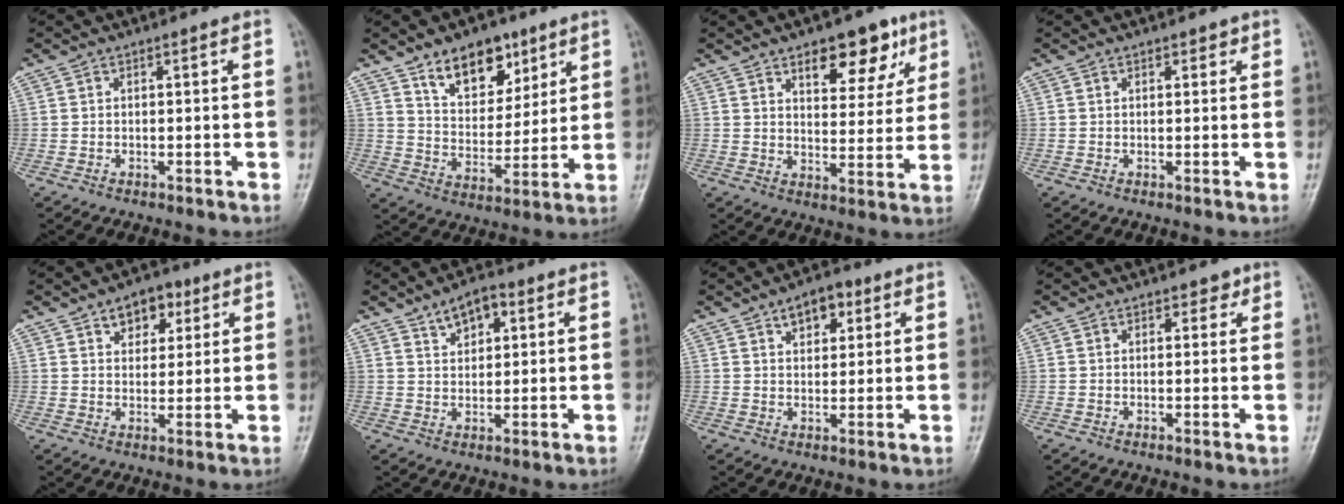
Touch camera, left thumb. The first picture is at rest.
{"total": 12.5, "force": [7.8, 7.3, 6.4], "torque": [-0.062, -0.049, 0.136]}
{"total": 11.6, "force": [6.6, 5.8, 7.6], "torque": [-0.061, -0.031, 0.093]}
{"total": 1.1, "force": [0.7, 0.7, 0.4], "torque": [0.005, -0.003, 0.006]}
{"total": 6.8, "force": [3.5, 4.5, 3.8], "torque": [-0.020, -0.011, 0.048]}
{"total": 5.9, "force": [3.2, 3.3, 3.7], "torque": [-0.037, -0.010, 0.050]}
{"total": 6.1, "force": [3.1, 3.6, 3.8], "torque": [-0.029, -0.009, 0.042]}
{"total": 1.7, "force": [1.1, 1.1, 0.6], "torque": [0.008, -0.004, 0.010]}